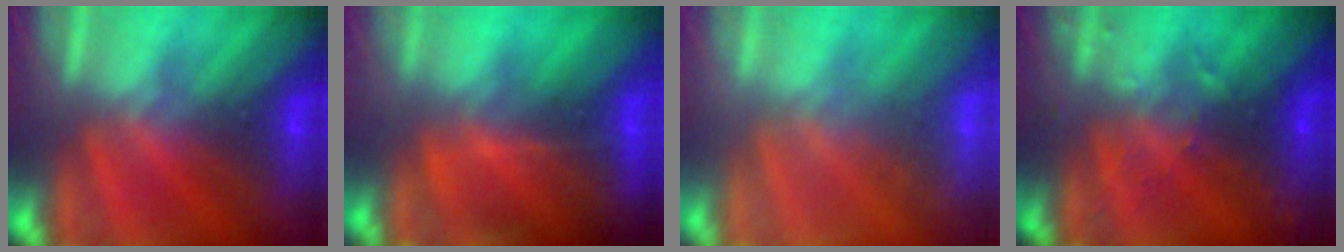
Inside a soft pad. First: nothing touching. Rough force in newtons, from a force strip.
{"total": 11.8}
{"total": 1.7}
{"total": 2.9}